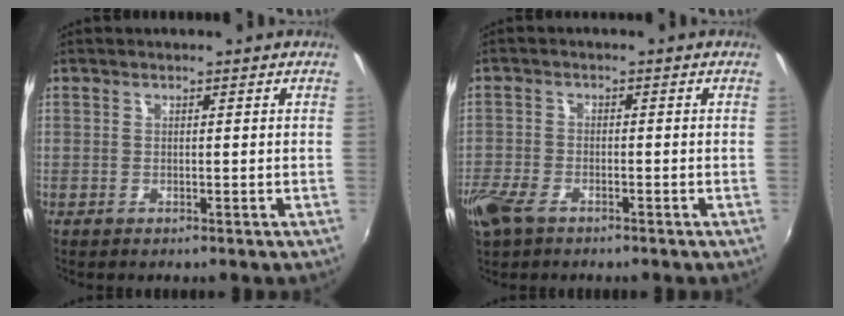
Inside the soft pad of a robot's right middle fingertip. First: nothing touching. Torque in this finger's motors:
{"motor_torque": [0.05, -0.04, 0.16, 0.06]}